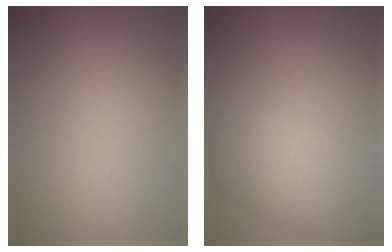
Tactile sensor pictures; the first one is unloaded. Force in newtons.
{"total": 4.9, "press": 4.9, "slide": 0.1}